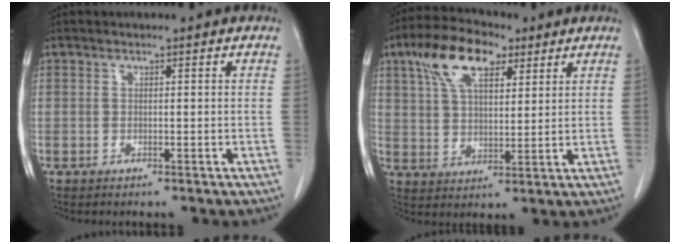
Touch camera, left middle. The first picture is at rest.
{"total": 11.2, "force": [6.1, 4.9, 8.0], "torque": [-0.159, 0.028, 0.115]}